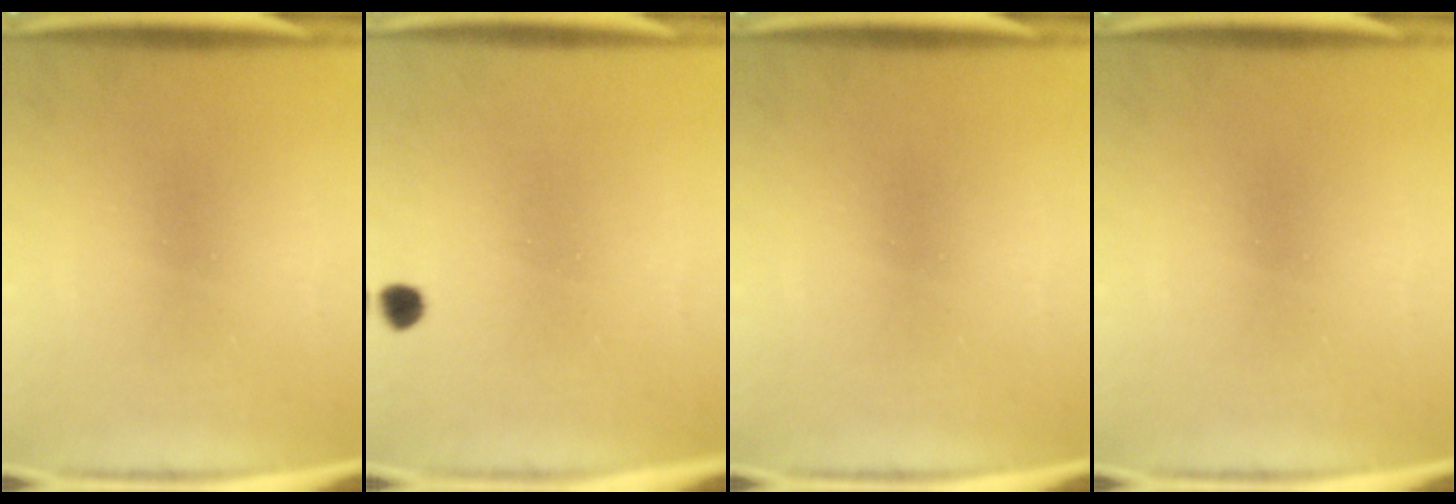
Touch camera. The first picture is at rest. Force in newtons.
{"total": 1.7}
{"total": 0.0}
{"total": 0.0}